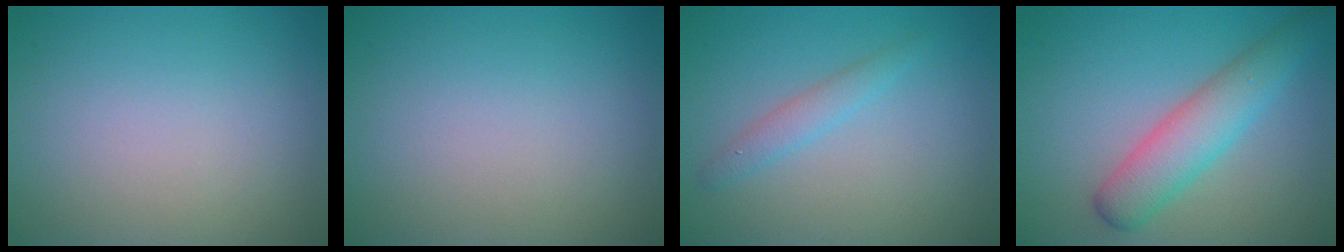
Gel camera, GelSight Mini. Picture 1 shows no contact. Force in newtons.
{"total": 0.0}
{"total": 1.6, "press": 1.6, "slide": 0.1}
{"total": 4.7, "press": 4.7, "slide": 0.1}